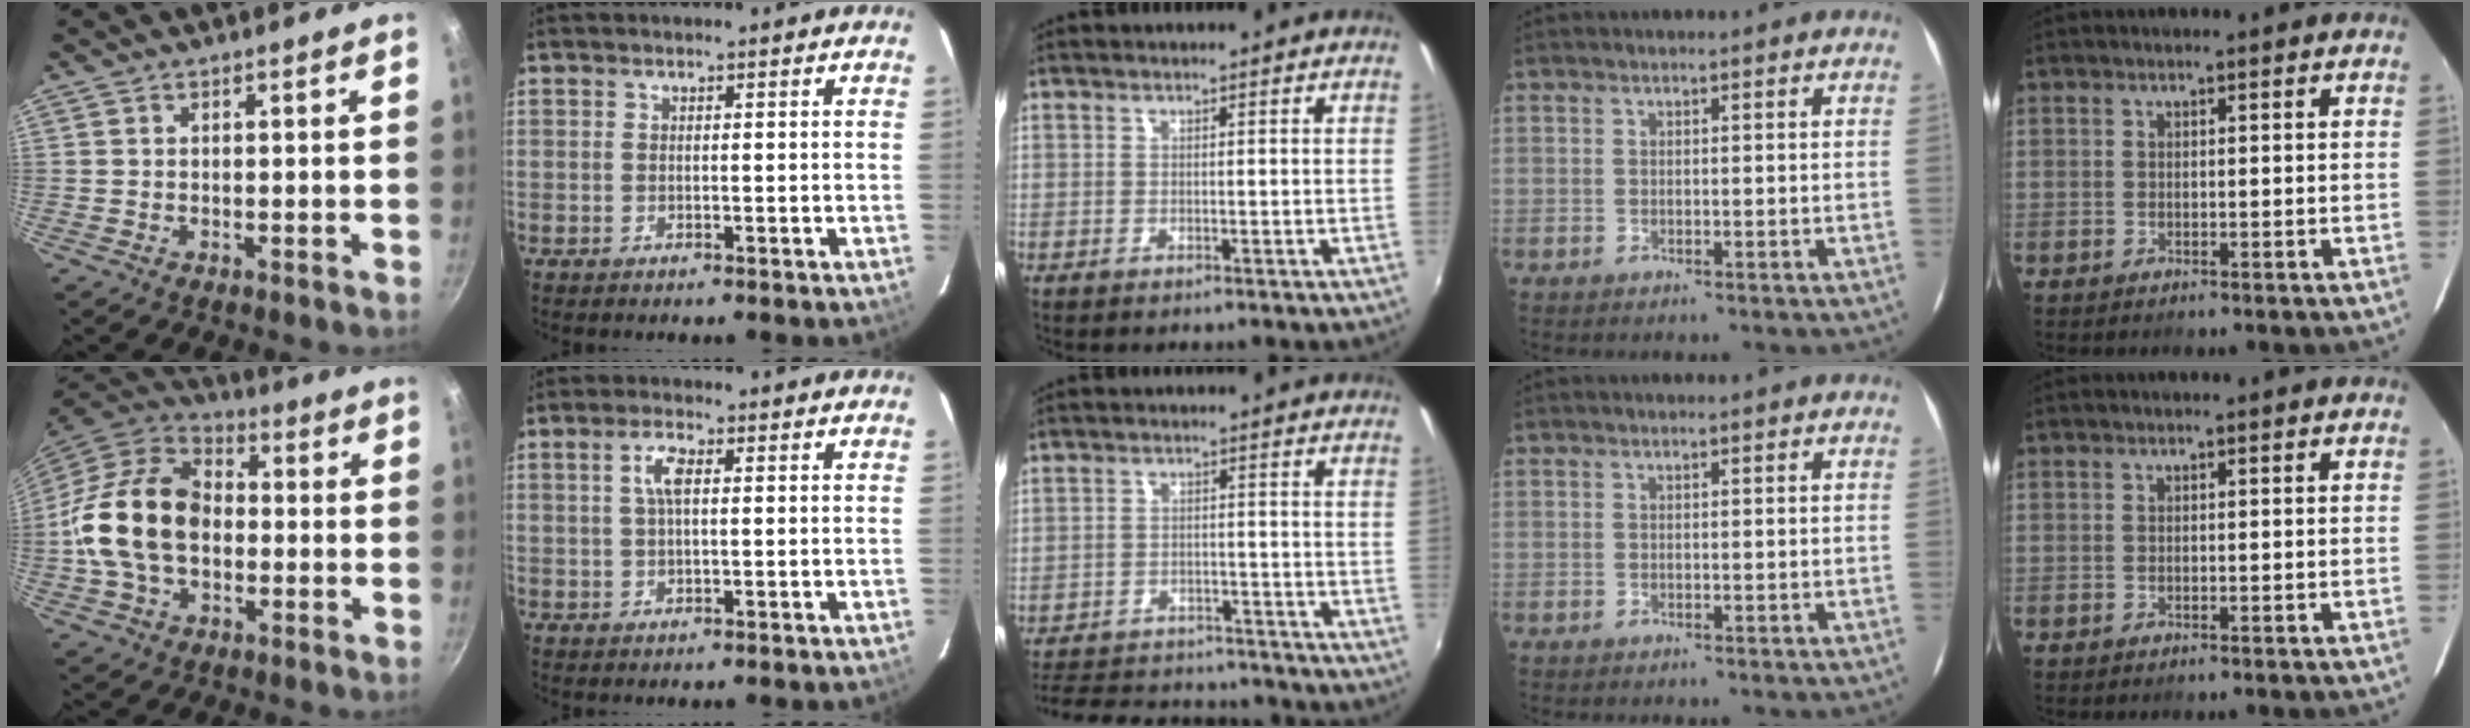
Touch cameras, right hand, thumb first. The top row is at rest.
{"thumb": {"total": 18.9, "force": [-1.5, 13.2, 13.5], "torque": [-0.225, 0.034, -0.038]}, "index": {"total": 3.6, "force": [0.8, 1.2, 3.3], "torque": [-0.067, 0.008, 0.017]}, "middle": {"total": 17.9, "force": [-15.2, 6.9, 6.3], "torque": [-0.152, 0.027, -0.200]}}